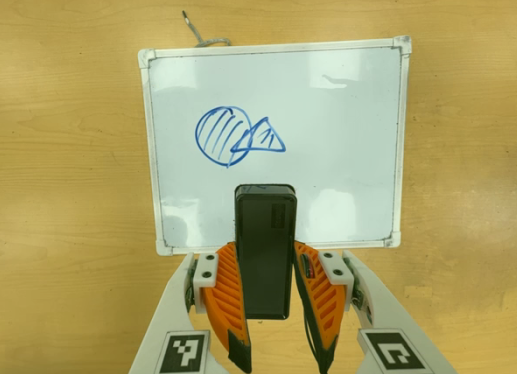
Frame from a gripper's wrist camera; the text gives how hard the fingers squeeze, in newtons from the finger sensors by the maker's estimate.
{"total": 5.0, "left": 3.6, "right": 6.5}